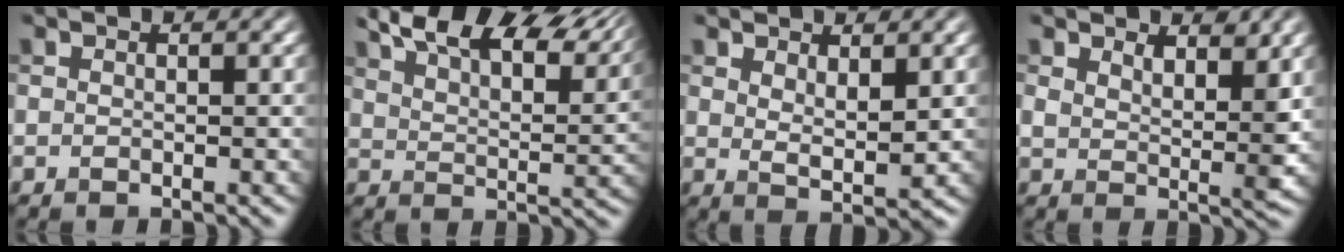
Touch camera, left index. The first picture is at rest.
{"total": 13.3, "force": [9.9, 4.7, 7.6], "torque": [-0.111, 0.026, 0.125]}
{"total": 2.8, "force": [1.5, 0.8, 2.2], "torque": [-0.038, -0.011, 0.029]}
{"total": 3.5, "force": [2.4, 1.4, 2.1], "torque": [-0.037, -0.009, 0.042]}